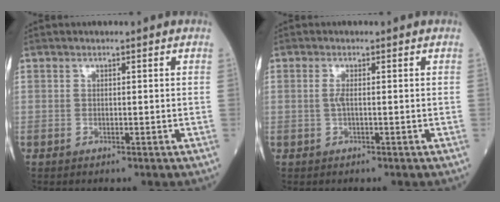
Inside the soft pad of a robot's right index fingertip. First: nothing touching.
{"total": 1.3, "force": [0.0, 0.1, 1.3], "torque": [-0.034, 0.000, -0.002]}